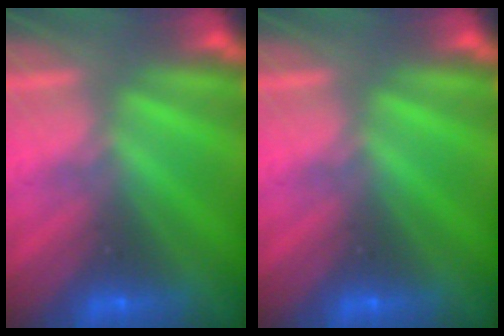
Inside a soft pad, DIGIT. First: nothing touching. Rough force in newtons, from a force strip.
{"total": 0.0}